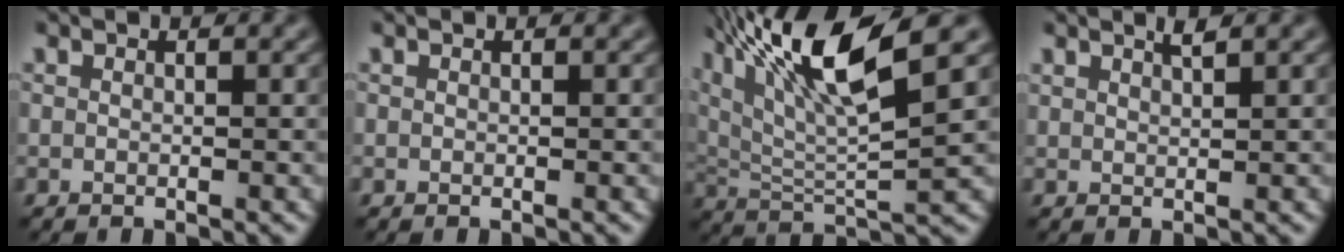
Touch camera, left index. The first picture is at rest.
{"total": 0.0}
{"total": 11.5, "force": [5.9, 2.6, 9.4], "torque": [-0.171, 0.012, 0.109]}
{"total": 0.9, "force": [0.7, 0.2, 0.6], "torque": [-0.007, 0.003, 0.011]}